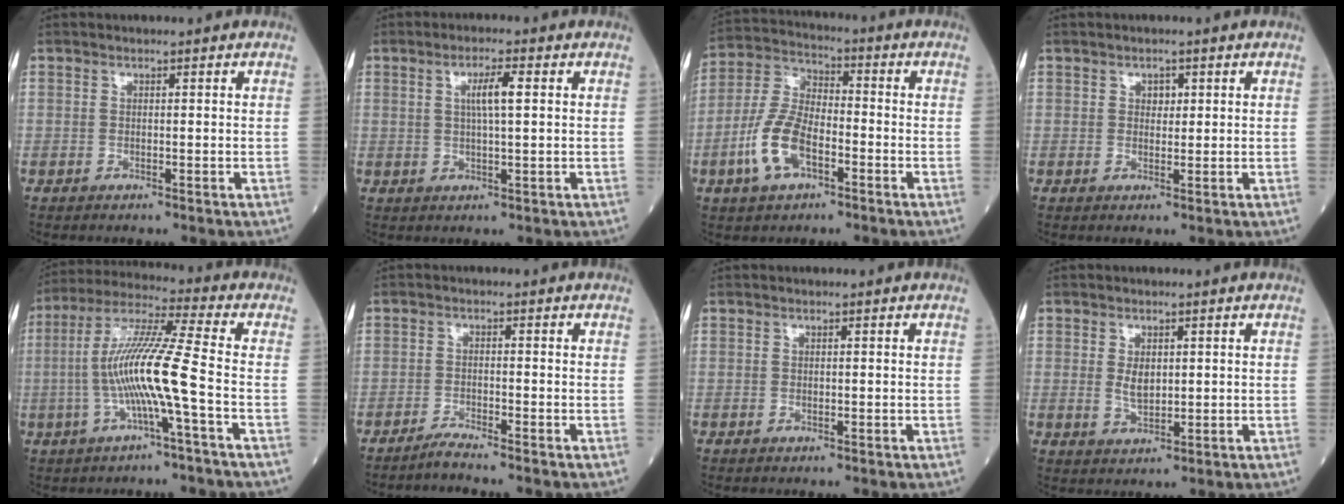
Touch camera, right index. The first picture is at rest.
{"total": 4.2, "force": [1.1, 0.3, 4.0], "torque": [-0.074, 0.002, 0.018]}
{"total": 10.2, "force": [-4.0, 4.6, 8.2], "torque": [-0.192, 0.007, -0.080]}
{"total": 1.5, "force": [0.6, 1.1, 0.9], "torque": [-0.010, -0.002, 0.007]}
{"total": 11.9, "force": [-2.5, -0.8, 11.6], "torque": [-0.231, 0.013, -0.053]}
{"total": 2.5, "force": [-2.3, -0.8, 0.4], "torque": [-0.010, -0.008, -0.049]}
{"total": 0.0}
{"total": 3.1, "force": [0.5, 1.7, 2.5], "torque": [-0.047, -0.003, 0.014]}